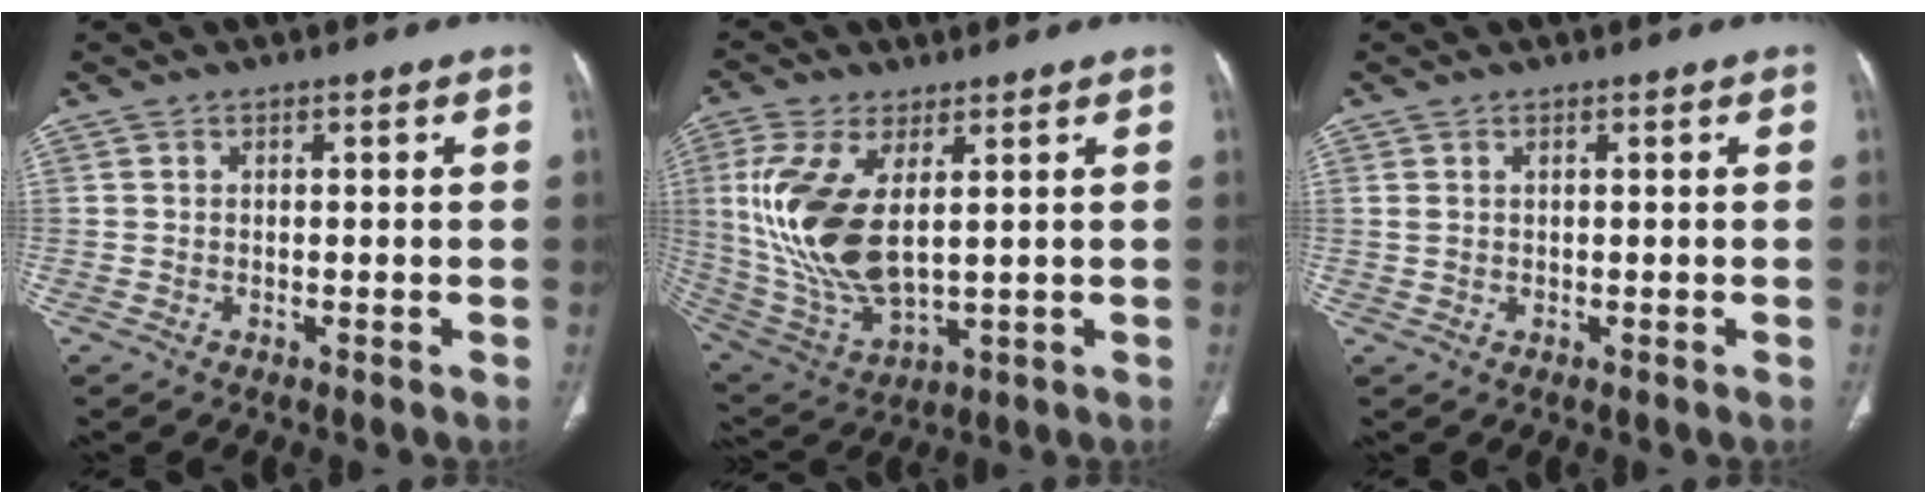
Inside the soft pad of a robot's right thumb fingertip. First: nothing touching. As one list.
[{"total": 16.6, "force": [3.1, 8.0, 14.3], "torque": [-0.311, -0.018, 0.077]}, {"total": 1.2, "force": [0.5, 0.6, 0.9], "torque": [-0.025, 0.010, 0.020]}]